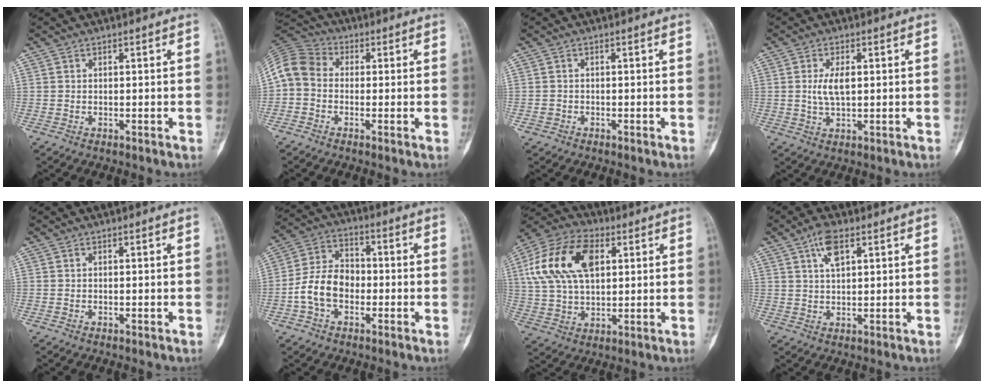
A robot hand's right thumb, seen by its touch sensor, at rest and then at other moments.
{"total": 8.4, "force": [-0.4, 6.9, 4.8], "torque": [-0.086, 0.027, -0.025]}
{"total": 0.9, "force": [-0.4, 0.8, 0.0], "torque": [-0.002, 0.004, -0.008]}
{"total": 4.6, "force": [0.6, 2.1, 4.0], "torque": [-0.076, -0.001, 0.014]}
{"total": 0.0}
{"total": 9.8, "force": [-2.3, 6.9, 6.5], "torque": [-0.110, 0.036, -0.053]}
{"total": 17.1, "force": [4.8, 10.2, 12.9], "torque": [-0.240, 0.011, 0.085]}
{"total": 5.1, "force": [2.5, 2.0, 3.9], "torque": [-0.070, -0.003, 0.047]}